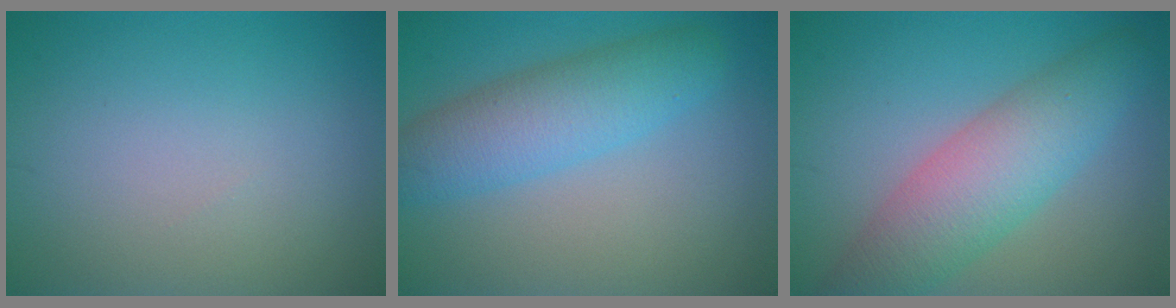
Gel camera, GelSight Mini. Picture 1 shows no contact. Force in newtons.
{"total": 5.6, "press": 5.6, "slide": 0.2}
{"total": 6.7, "press": 6.7, "slide": 0.3}